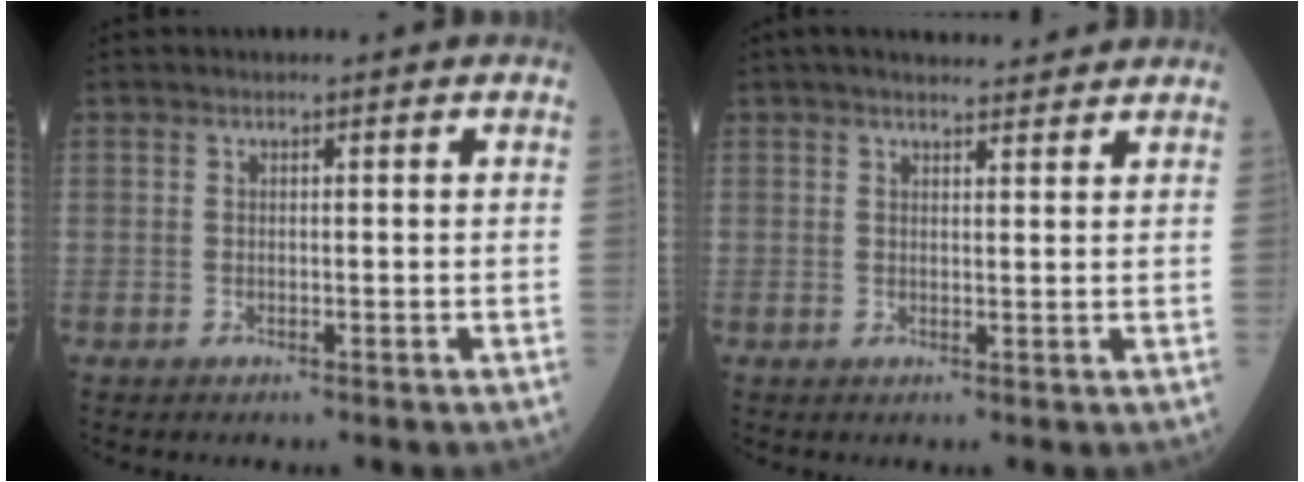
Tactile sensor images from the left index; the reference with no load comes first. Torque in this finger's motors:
{"motor_torque": [0.20, -0.33, -0.09, 0.01]}